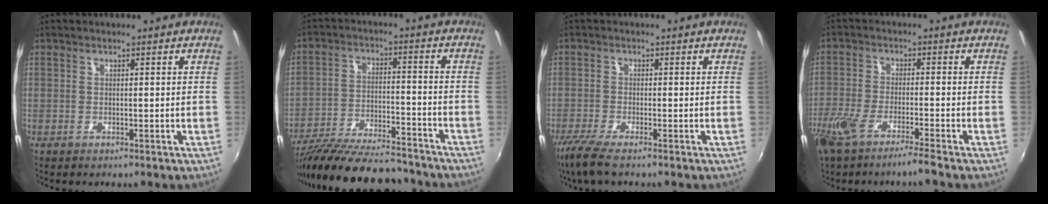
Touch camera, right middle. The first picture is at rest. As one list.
[{"total": 20.4, "force": [-17.8, 4.3, 8.9], "torque": [-0.179, -0.030, -0.281]}, {"total": 5.3, "force": [-3.9, 0.3, 3.6], "torque": [-0.089, -0.021, -0.078]}, {"total": 9.4, "force": [-6.9, 0.7, 6.3], "torque": [-0.146, -0.031, -0.130]}]